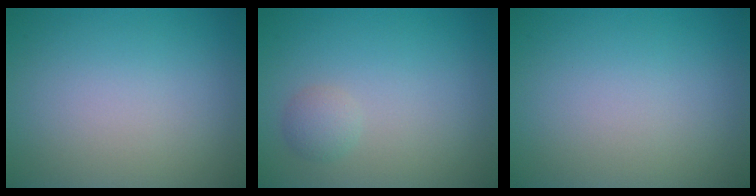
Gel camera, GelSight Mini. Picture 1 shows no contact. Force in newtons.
{"total": 1.3, "press": 1.3, "slide": 0.0}
{"total": 0.0}